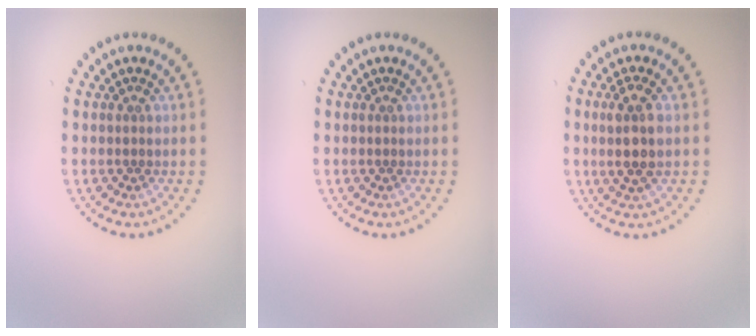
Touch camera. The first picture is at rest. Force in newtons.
{"total": 0.0}
{"total": 2.8, "press": 2.6, "slide": 1.1}